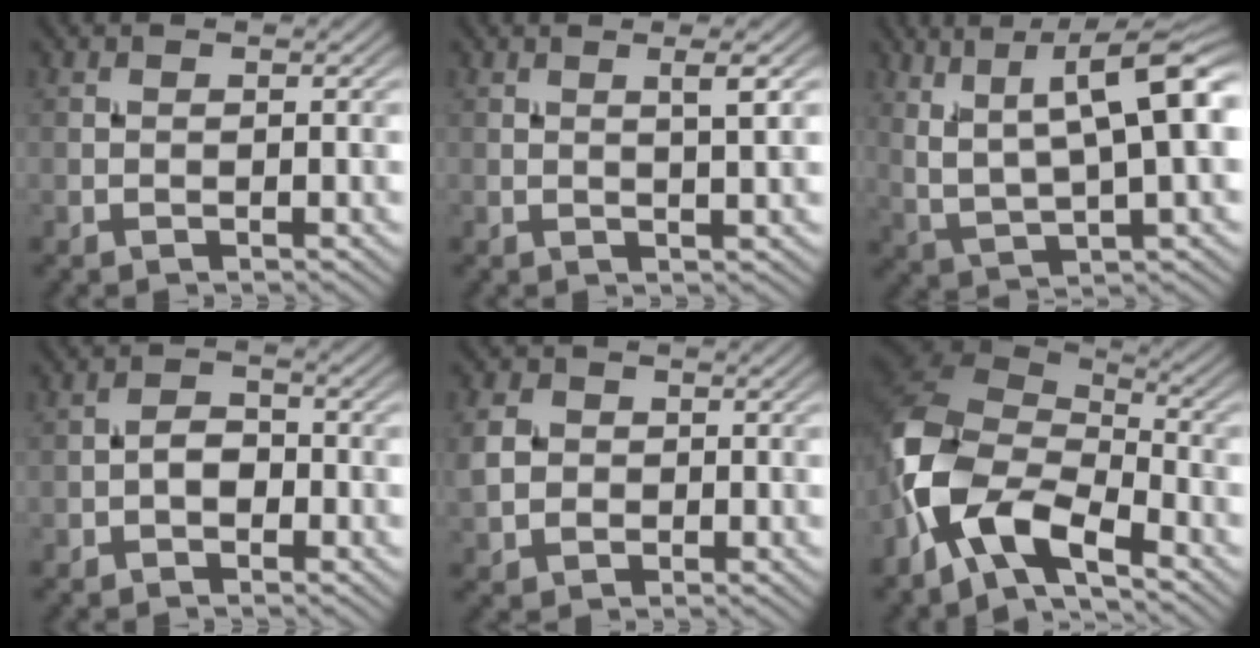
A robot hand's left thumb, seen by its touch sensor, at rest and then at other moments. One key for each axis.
{"total": 2.4, "fx": 1.0, "fy": 0.0, "fz": 2.2, "tx": -0.037, "ty": 0.004, "tz": 0.018}
{"total": 12.0, "fx": 4.7, "fy": 3.0, "fz": 10.7, "tx": -0.191, "ty": 0.007, "tz": 0.087}
{"total": 2.2, "fx": -1.0, "fy": 1.4, "fz": 1.4, "tx": -0.024, "ty": 0.007, "tz": -0.022}
{"total": 4.1, "fx": -0.1, "fy": 3.5, "fz": 2.1, "tx": -0.059, "ty": 0.002, "tz": -0.005}
{"total": 12.2, "fx": -6.2, "fy": 6.0, "fz": 8.7, "tx": -0.188, "ty": -0.009, "tz": -0.135}